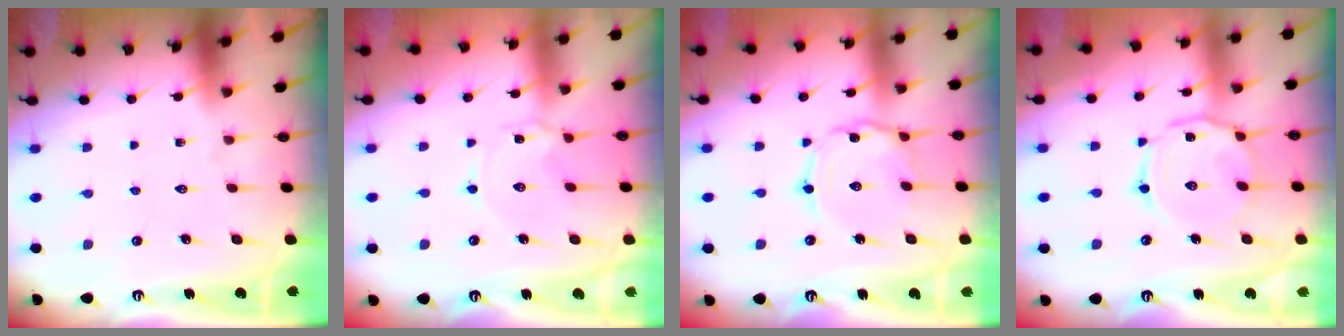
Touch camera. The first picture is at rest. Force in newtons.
{"total": 4.1, "press": 4.1, "slide": 0.5}
{"total": 2.7, "press": 2.7, "slide": 0.2}
{"total": 9.5, "press": 9.5, "slide": 0.7}